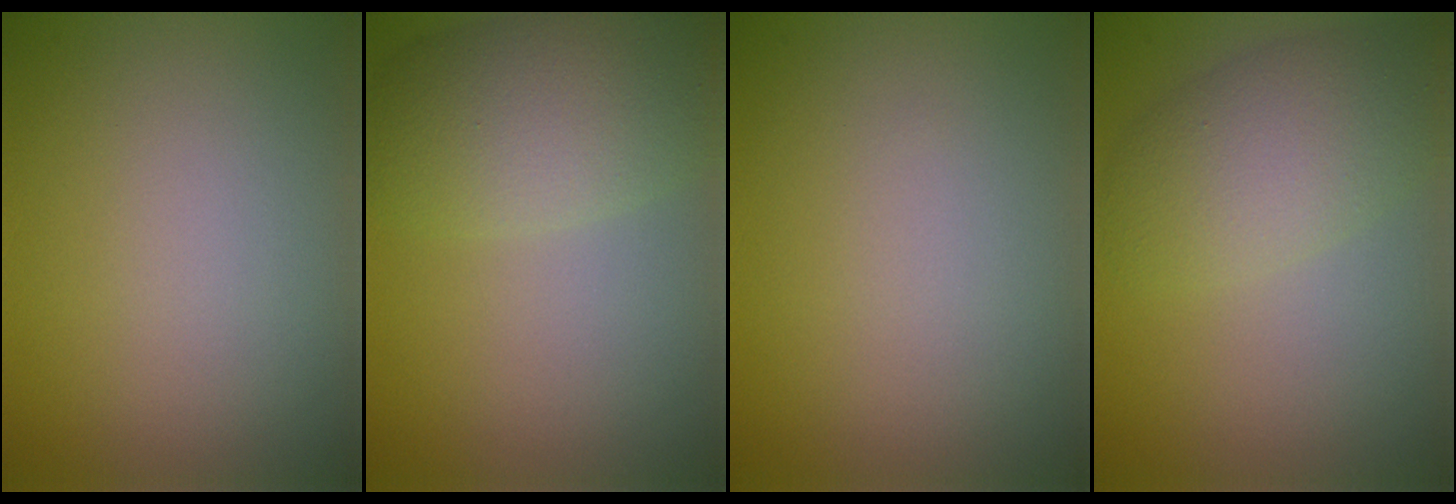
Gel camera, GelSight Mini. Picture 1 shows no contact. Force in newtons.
{"total": 5.9, "press": 5.9, "slide": 0.1}
{"total": 0.0}
{"total": 5.0, "press": 5.0, "slide": 0.2}